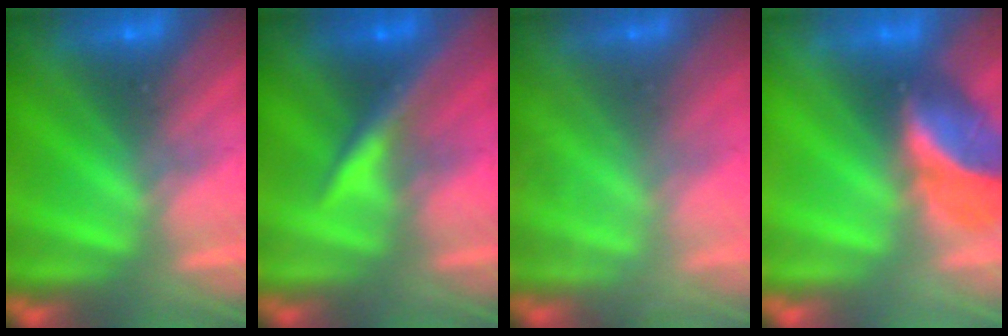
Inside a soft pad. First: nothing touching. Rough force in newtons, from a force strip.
{"total": 3.4}
{"total": 2.5}
{"total": 2.8}